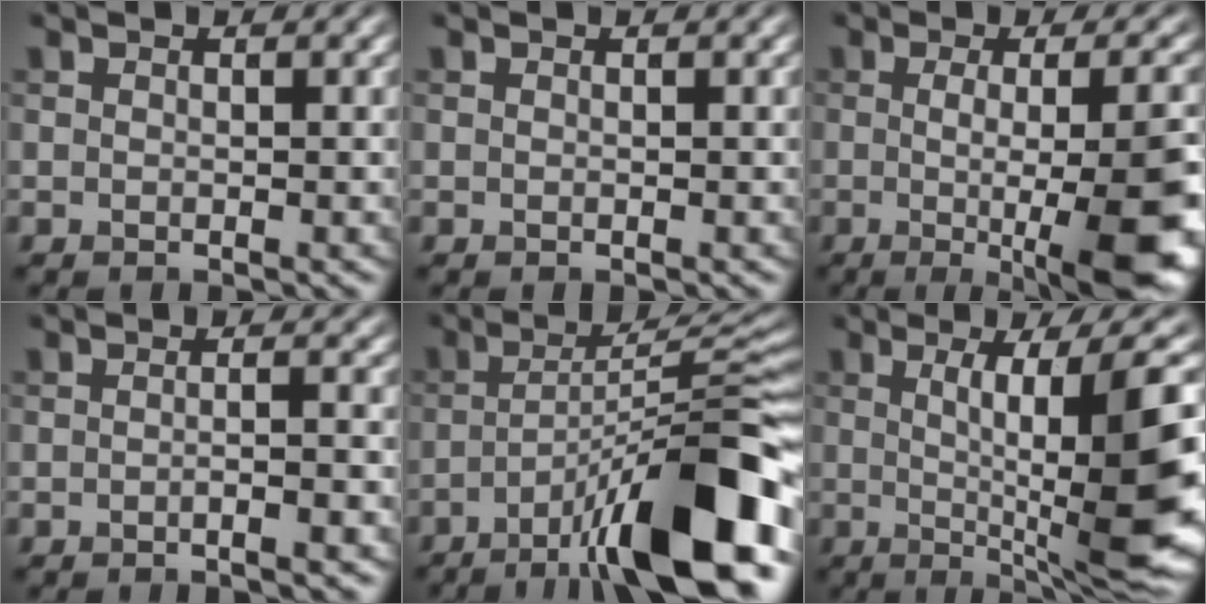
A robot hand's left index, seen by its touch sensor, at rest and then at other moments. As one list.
[{"total": 0.0}, {"total": 10.9, "force": [-1.9, 2.9, 10.3], "torque": [-0.123, -0.014, -0.020]}, {"total": 3.0, "force": [-0.8, 0.9, 2.8], "torque": [-0.022, 0.007, -0.018]}, {"total": 14.0, "force": [-7.4, 2.7, 11.6], "torque": [-0.173, 0.016, -0.121]}, {"total": 14.2, "force": [0.2, 3.0, 13.9], "torque": [-0.187, 0.003, 0.010]}]